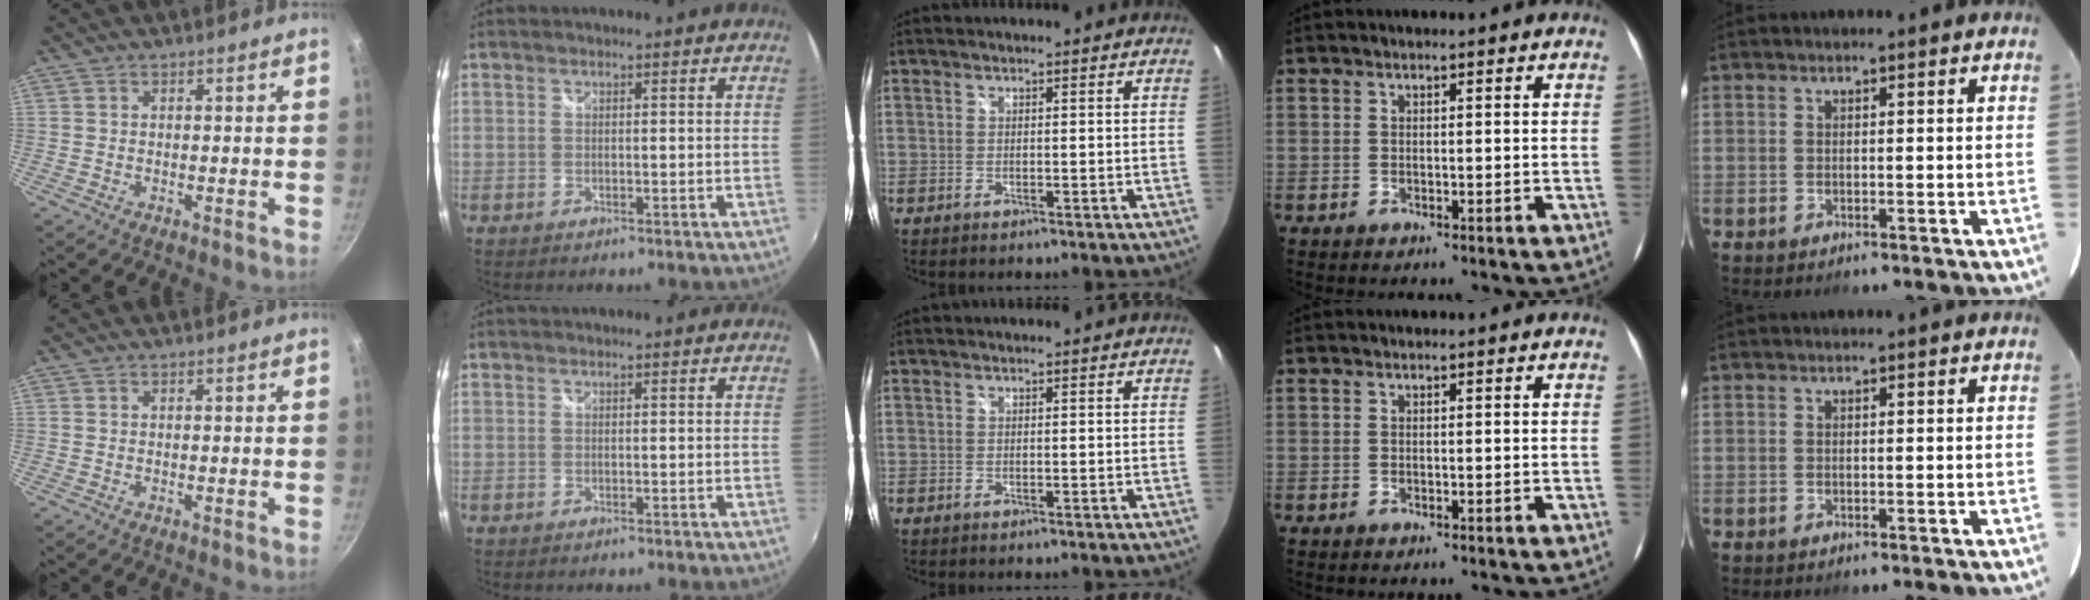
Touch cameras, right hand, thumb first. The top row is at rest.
{}